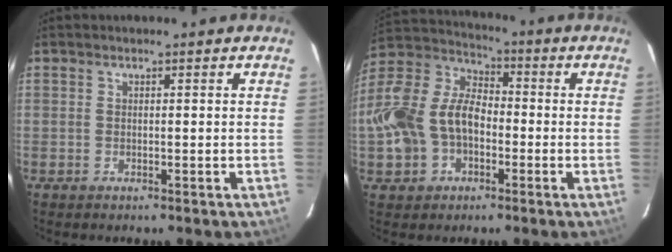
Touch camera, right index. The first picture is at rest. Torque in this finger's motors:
{"motor_torque": [1.17, -0.74, 0.38, 0.18]}